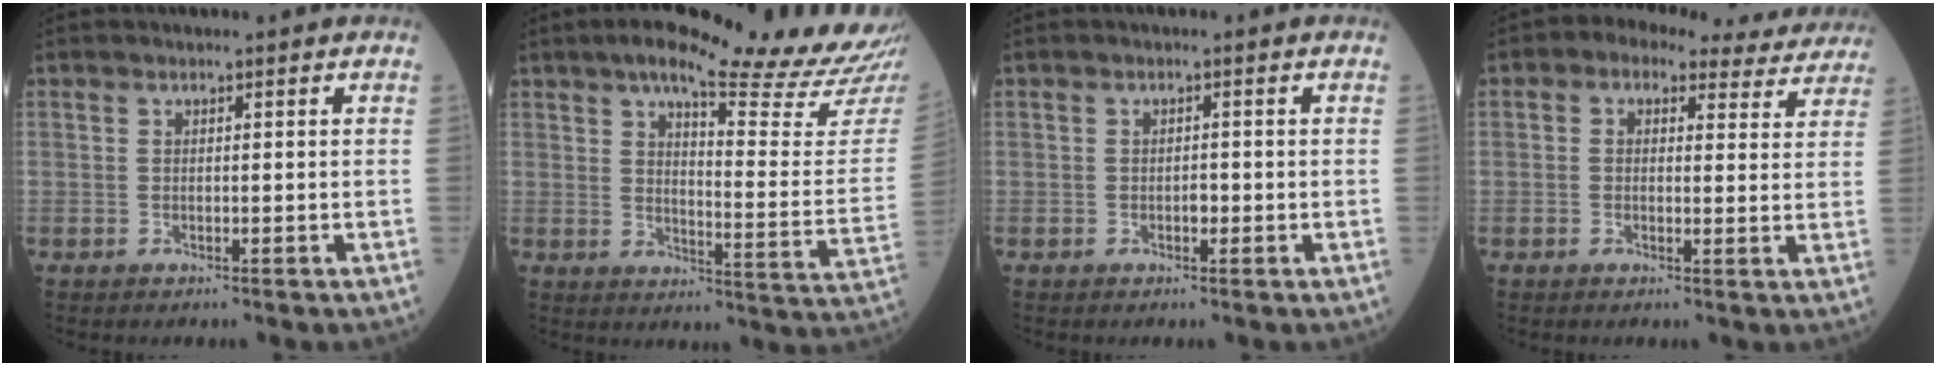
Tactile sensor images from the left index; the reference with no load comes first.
{"total": 22.5, "force": [19.1, 0.6, 11.9], "torque": [-0.160, -0.061, 0.232]}
{"total": 1.2, "force": [-0.4, 0.6, 0.9], "torque": [-0.015, 0.001, -0.008]}
{"total": 11.7, "force": [9.5, 5.5, 4.0], "torque": [-0.032, 0.034, 0.096]}